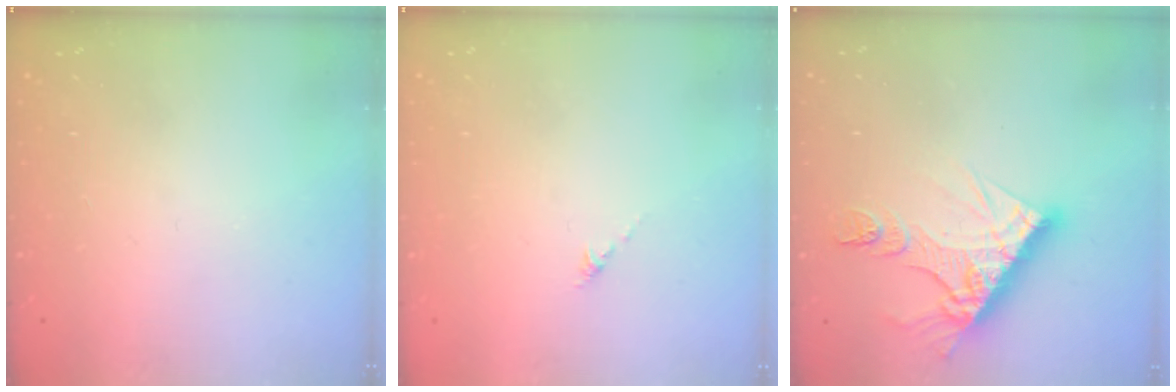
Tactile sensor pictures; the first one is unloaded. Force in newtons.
{"total": 0.0}
{"total": 13.5, "press": 13.4, "slide": 1.2}